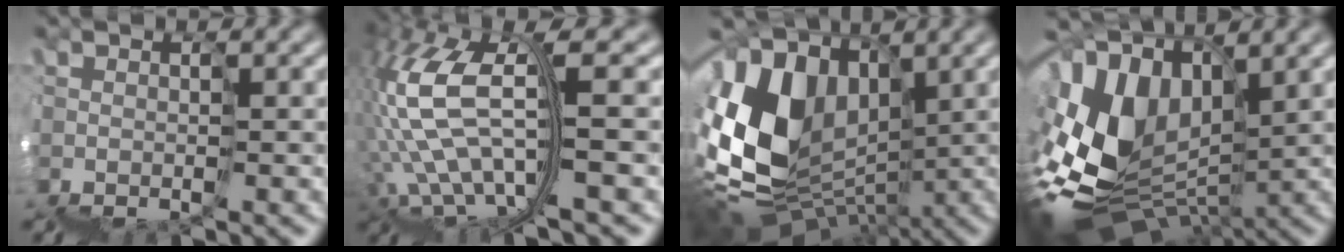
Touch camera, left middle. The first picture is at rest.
{"total": 7.6, "force": [1.8, 2.9, 6.8], "torque": [-0.163, 0.023, 0.027]}
{"total": 8.4, "force": [3.9, 6.4, 3.8], "torque": [-0.092, 0.028, 0.062]}
{"total": 8.4, "force": [4.1, 5.2, 5.2], "torque": [-0.120, 0.039, 0.073]}